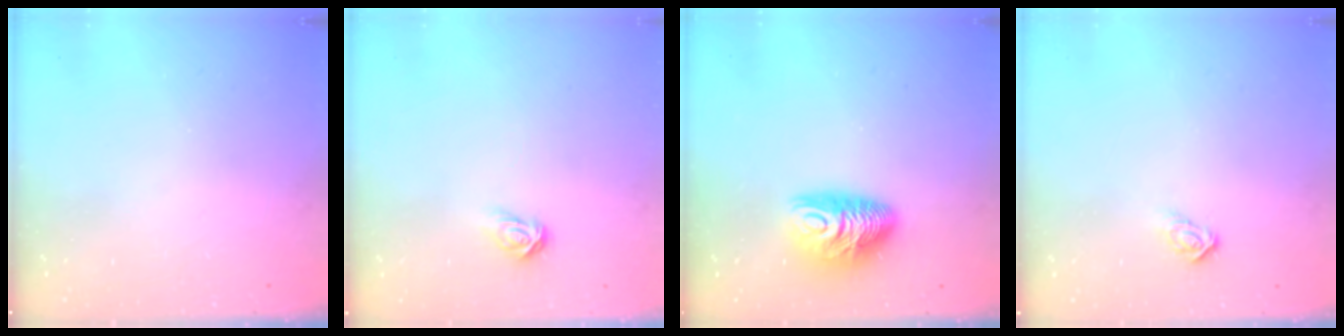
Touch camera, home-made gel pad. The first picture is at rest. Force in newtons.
{"total": 3.9, "press": 3.9, "slide": 0.1}
{"total": 10.7, "press": 10.6, "slide": 0.7}
{"total": 5.0, "press": 5.0, "slide": 0.2}